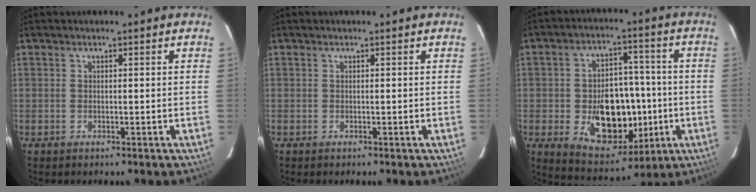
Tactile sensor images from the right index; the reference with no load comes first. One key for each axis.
{"total": 0.0}
{"total": 16.2, "fx": -3.1, "fy": 10.8, "fz": 11.6, "tx": -0.214, "ty": 0.012, "tz": -0.023}